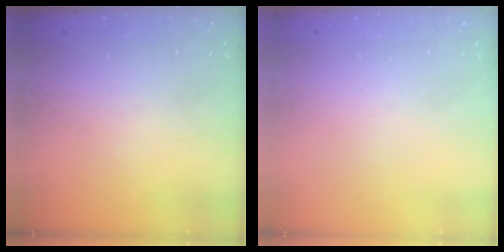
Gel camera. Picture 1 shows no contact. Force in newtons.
{"total": 0.0}